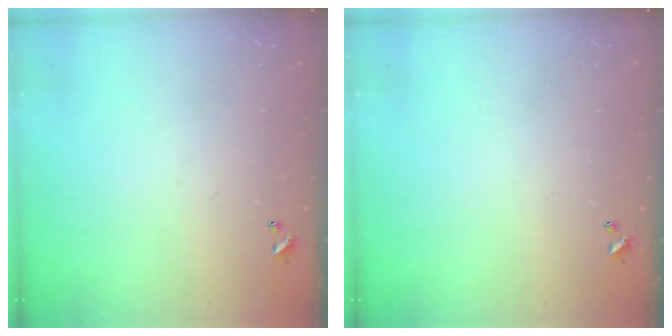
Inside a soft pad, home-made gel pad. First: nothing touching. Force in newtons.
{"total": 0.0}